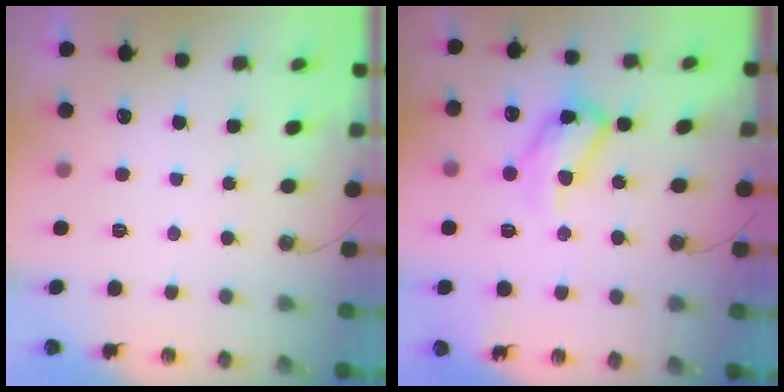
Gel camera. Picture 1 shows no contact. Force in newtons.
{"total": 14.7, "press": 14.7, "slide": 1.0}